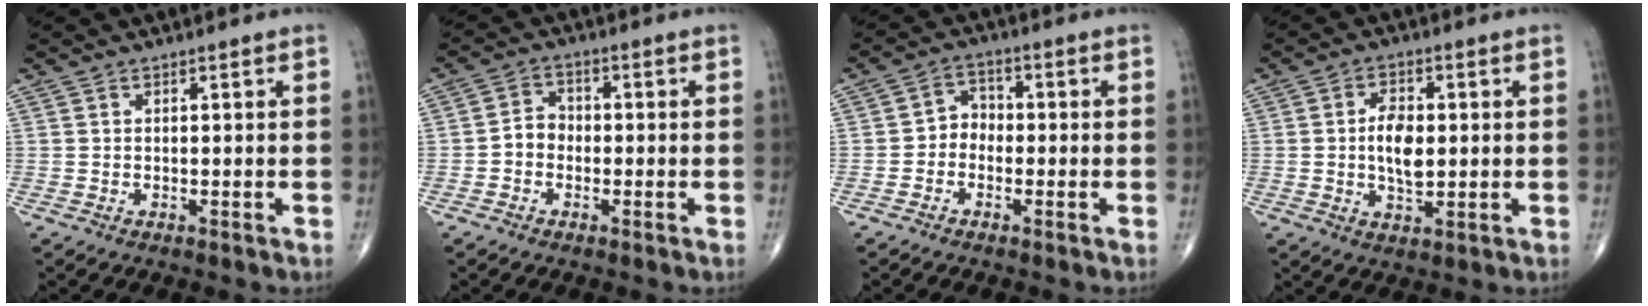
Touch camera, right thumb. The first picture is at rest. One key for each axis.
{"total": 3.8, "fx": -1.1, "fy": 3.1, "fz": 1.8, "tx": -0.017, "ty": 0.017, "tz": -0.029}
{"total": 3.8, "fx": -1.4, "fy": 3.1, "fz": 1.7, "tx": -0.005, "ty": 0.021, "tz": -0.040}
{"total": 7.2, "fx": 0.2, "fy": 3.9, "fz": 6.0, "tx": -0.097, "ty": -0.002, "tz": 0.001}